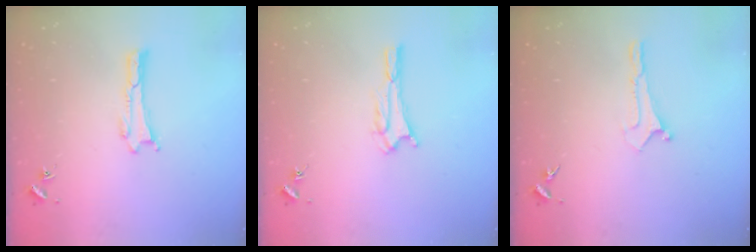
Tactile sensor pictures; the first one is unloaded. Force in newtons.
{"total": 3.3, "press": 3.3, "slide": 0.4}
{"total": 0.0}